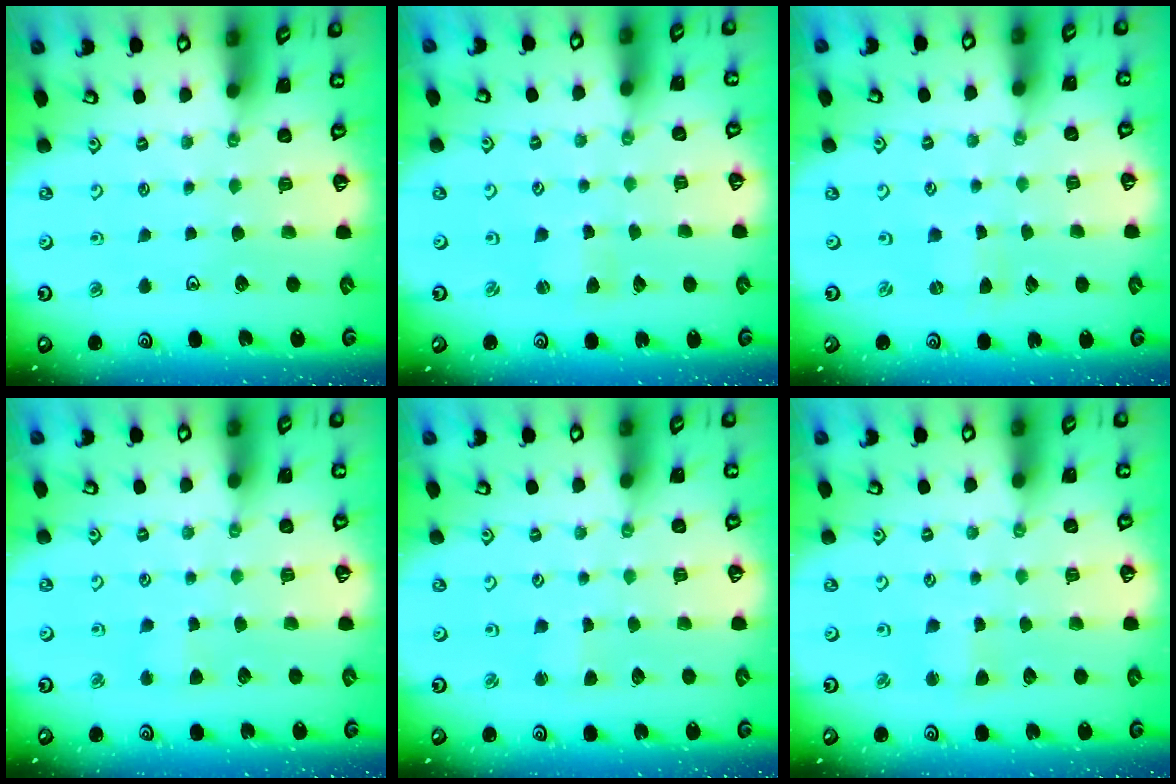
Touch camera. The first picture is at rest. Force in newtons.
{"total": 2.5, "press": 2.4, "slide": 0.5}
{"total": 0.0}
{"total": 2.9, "press": 2.8, "slide": 0.4}
{"total": 1.8, "press": 1.7, "slide": 0.3}
{"total": 2.4, "press": 2.4, "slide": 0.3}